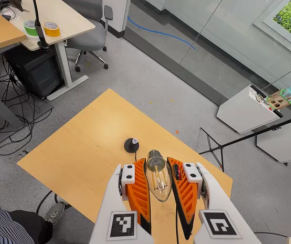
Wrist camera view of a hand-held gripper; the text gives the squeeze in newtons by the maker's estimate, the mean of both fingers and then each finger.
{"total": 22.9, "left": 24.8, "right": 21.0}